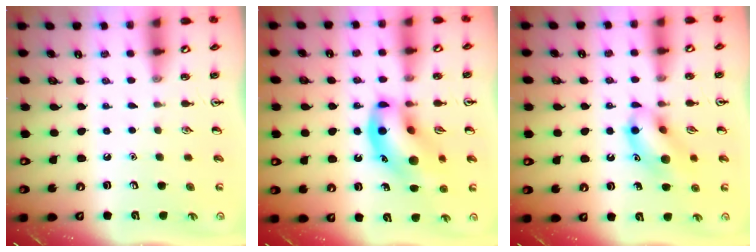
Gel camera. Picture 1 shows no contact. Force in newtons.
{"total": 15.8, "press": 15.6, "slide": 2.6}
{"total": 12.4, "press": 12.3, "slide": 1.7}